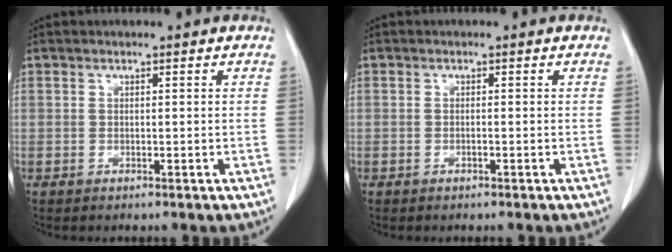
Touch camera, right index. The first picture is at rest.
{"total": 0.0}